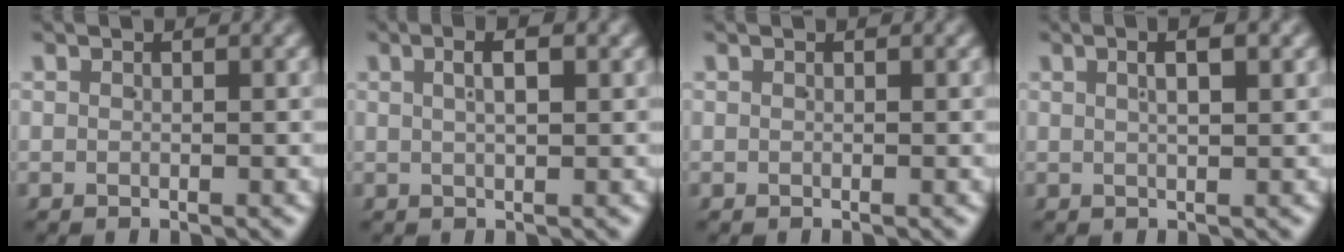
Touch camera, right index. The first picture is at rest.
{"total": 2.5, "force": [0.9, 0.4, 2.3], "torque": [-0.025, 0.011, 0.012]}
{"total": 0.0}
{"total": 2.3, "force": [0.9, 0.2, 2.1], "torque": [-0.023, 0.010, 0.014]}